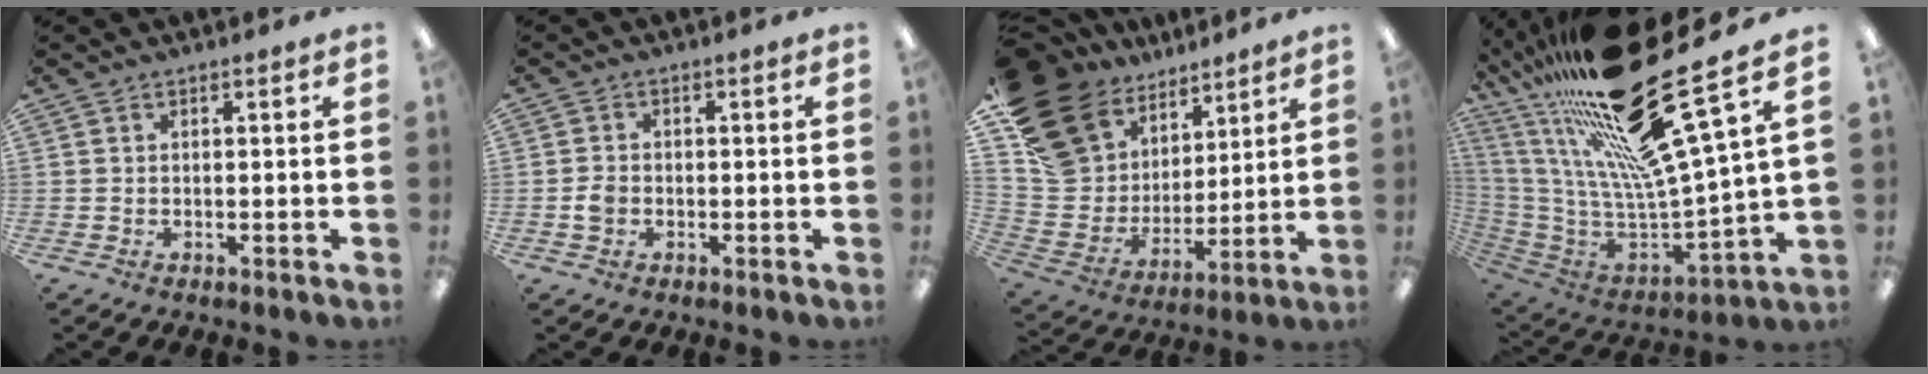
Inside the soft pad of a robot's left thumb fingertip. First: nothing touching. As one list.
[{"total": 2.4, "force": [-0.6, 2.0, 1.3], "torque": [-0.023, 0.003, -0.011]}, {"total": 20.9, "force": [12.7, 14.0, 8.9], "torque": [-0.184, -0.066, 0.256]}, {"total": 32.3, "force": [21.0, 7.8, 23.2], "torque": [-0.364, -0.166, 0.363]}]